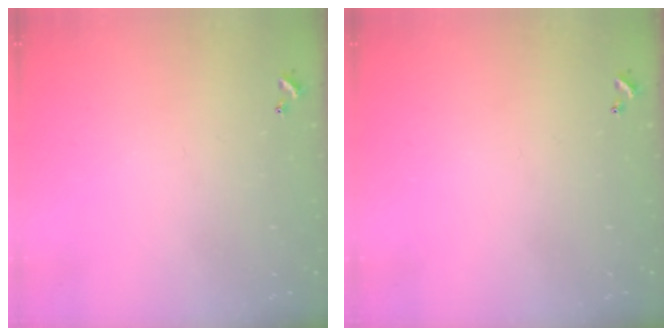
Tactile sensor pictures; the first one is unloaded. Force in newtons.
{"total": 0.0}